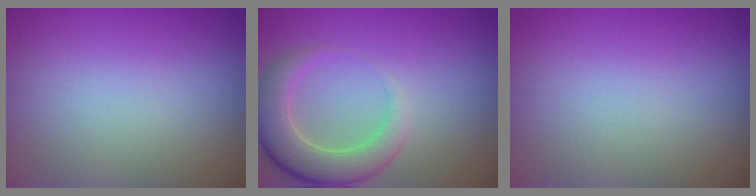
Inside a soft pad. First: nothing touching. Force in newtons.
{"total": 5.3, "press": 5.3, "slide": 0.6}
{"total": 0.0}